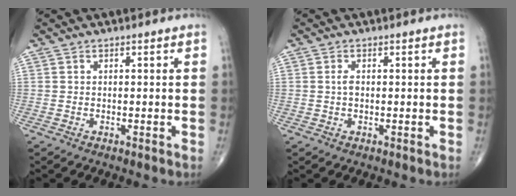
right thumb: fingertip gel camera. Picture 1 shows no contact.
{"total": 1.6, "force": [0.1, 0.8, 1.3], "torque": [-0.026, 0.000, 0.001]}